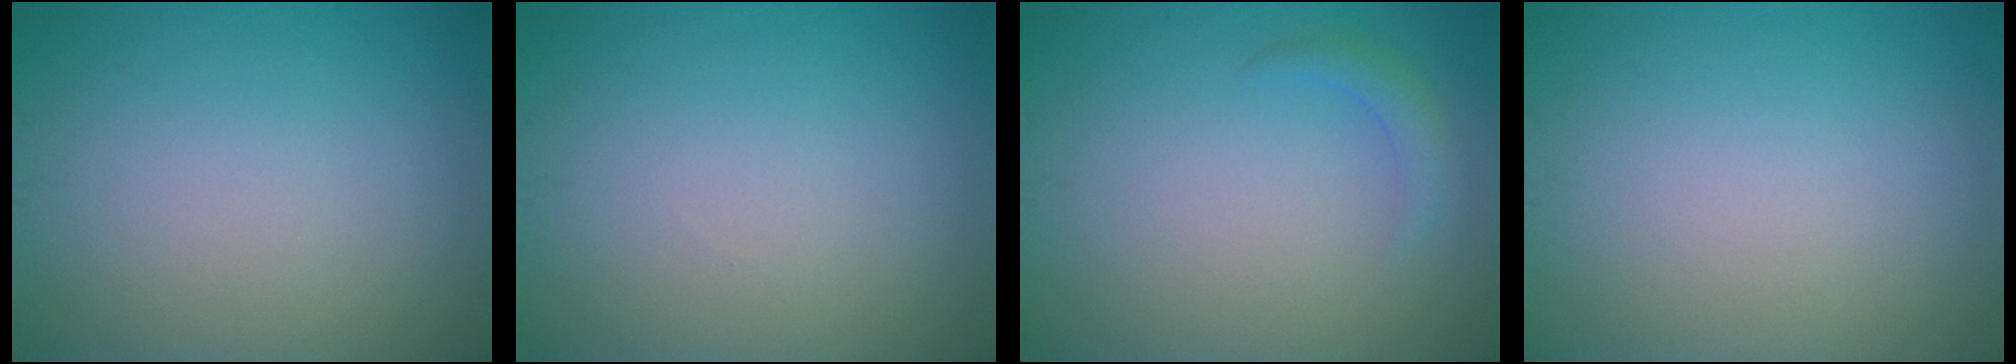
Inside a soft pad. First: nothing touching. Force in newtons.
{"total": 0.0}
{"total": 1.4, "press": 1.4, "slide": 0.0}
{"total": 0.0}